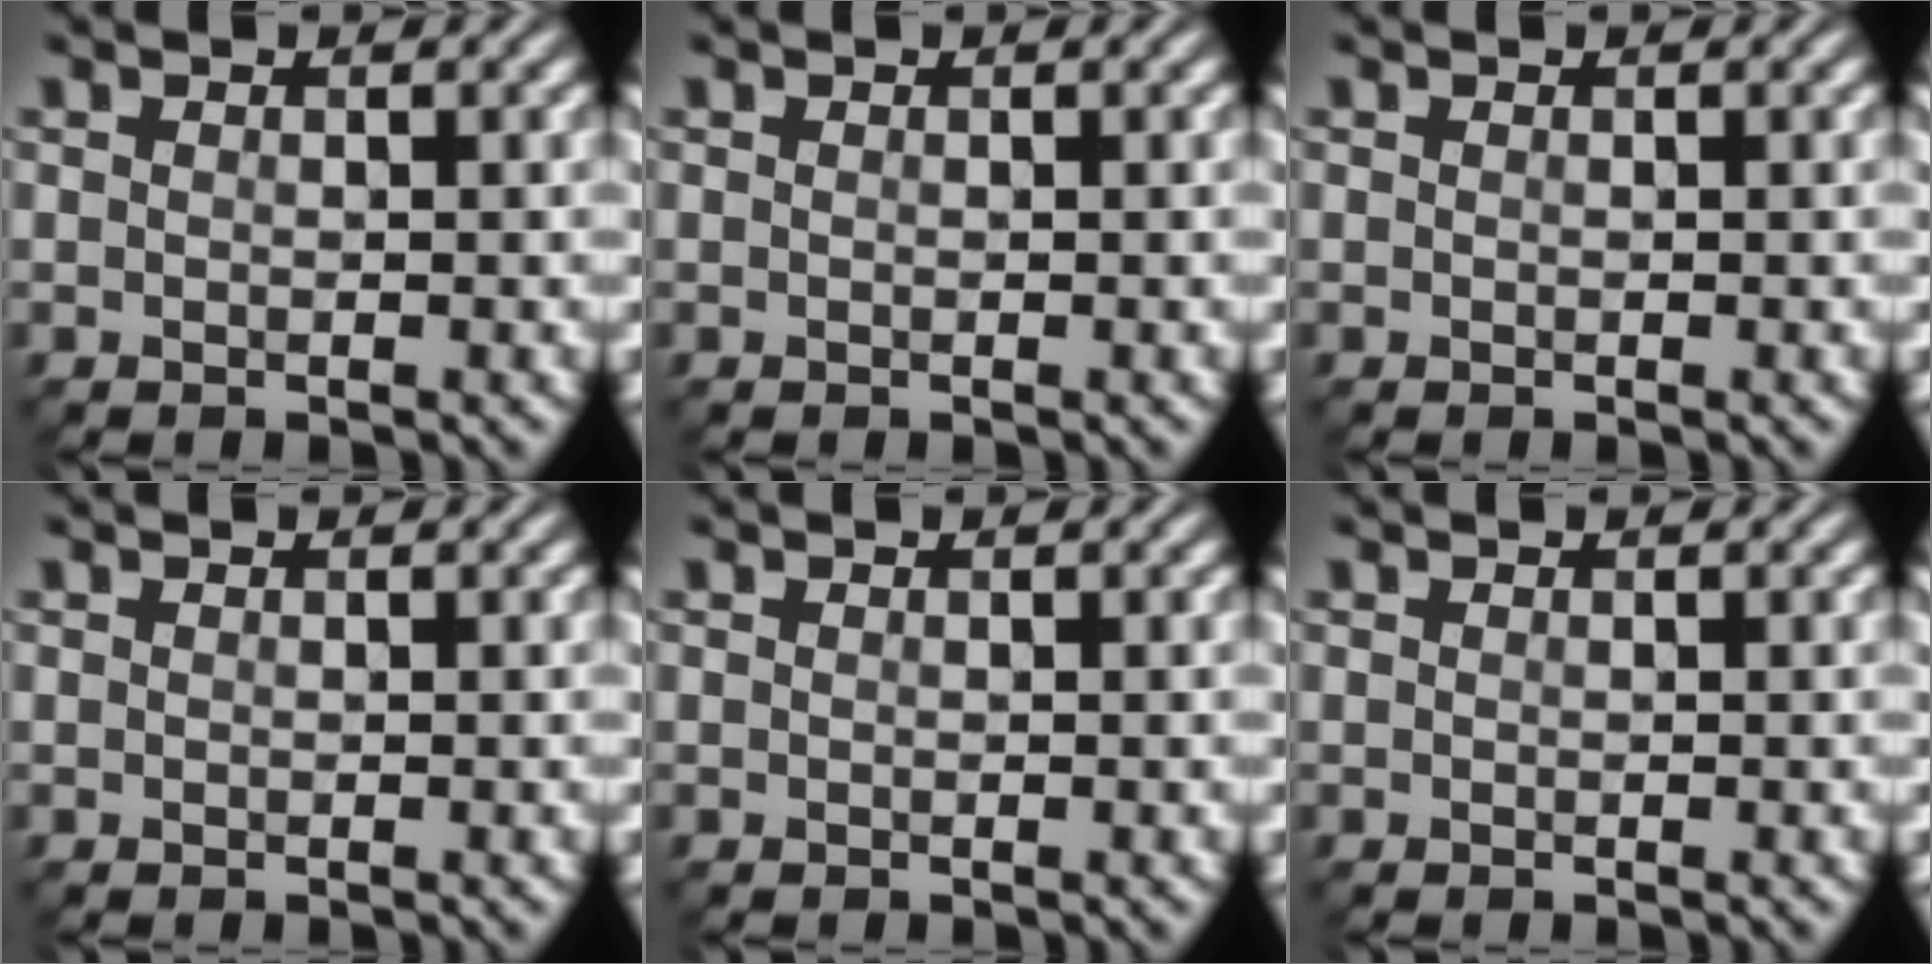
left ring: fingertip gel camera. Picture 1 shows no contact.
{"total": 0.0}
{"total": 0.0}
{"total": 0.0}
{"total": 0.0}
{"total": 0.0}